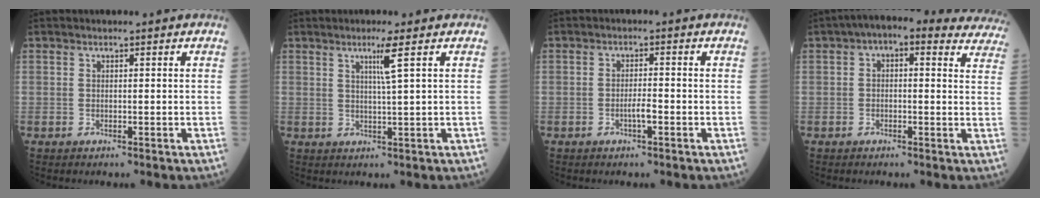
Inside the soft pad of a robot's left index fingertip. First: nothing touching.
{"total": 3.0, "force": [1.3, -1.1, 2.5], "torque": [-0.045, -0.009, 0.026]}
{"total": 2.0, "force": [-1.1, 0.1, 1.6], "torque": [-0.029, -0.002, -0.021]}
{"total": 15.4, "force": [12.4, 6.0, 6.9], "torque": [-0.053, 0.035, 0.119]}